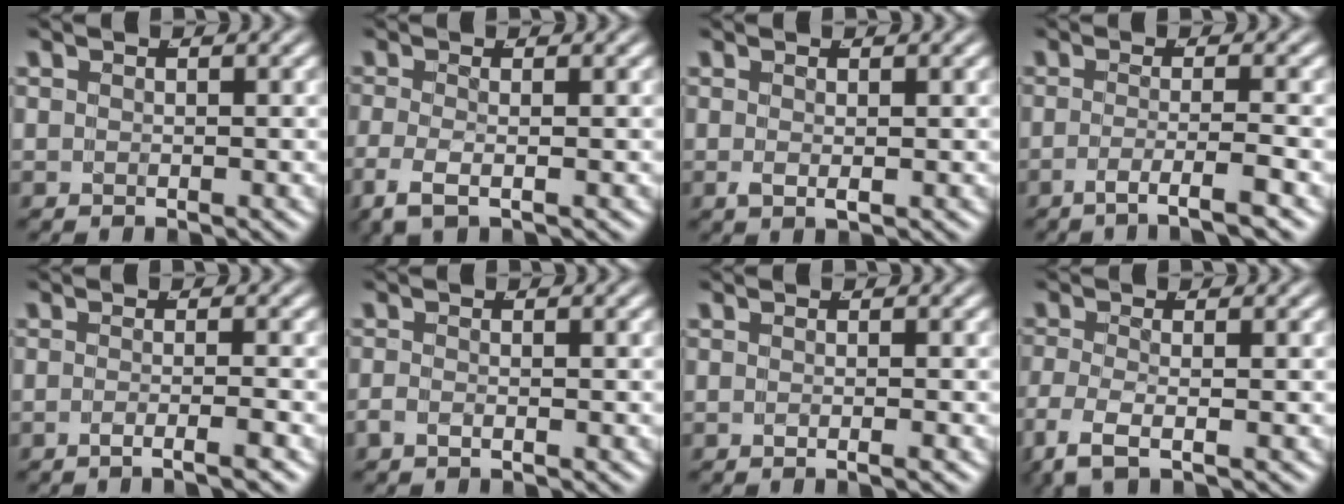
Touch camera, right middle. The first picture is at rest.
{"total": 2.1, "force": [-1.1, -0.1, 1.7], "torque": [-0.055, -0.010, -0.015]}
{"total": 1.1, "force": [-0.2, -0.7, 0.8], "torque": [-0.021, -0.003, 0.002]}
{"total": 4.0, "force": [-3.1, -0.7, 2.4], "torque": [-0.044, -0.002, -0.055]}
{"total": 2.5, "force": [-2.0, -1.0, 1.2], "torque": [-0.021, 0.011, -0.041]}
{"total": 1.1, "force": [-0.9, -0.4, 0.4], "torque": [-0.013, 0.002, -0.017]}
{"total": 1.2, "force": [-0.5, -1.0, 0.3], "torque": [-0.007, 0.007, -0.012]}
{"total": 2.6, "force": [-1.4, 0.1, 2.2], "torque": [-0.068, -0.014, -0.019]}